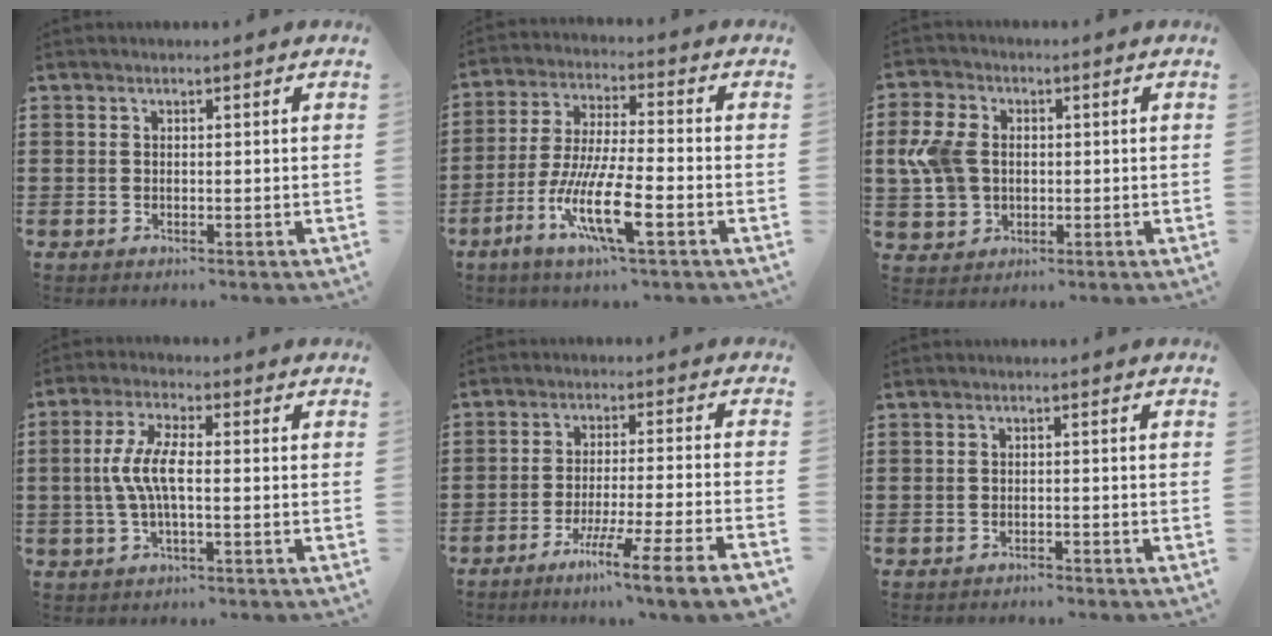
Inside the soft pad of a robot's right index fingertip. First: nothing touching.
{"total": 11.3, "force": [-5.0, 2.1, 9.9], "torque": [-0.220, -0.014, -0.100]}
{"total": 7.8, "force": [0.7, 5.8, 5.2], "torque": [-0.152, 0.007, 0.003]}
{"total": 6.4, "force": [-0.6, 1.9, 6.1], "torque": [-0.137, -0.004, -0.019]}
{"total": 8.2, "force": [-6.0, -1.1, 5.5], "torque": [-0.094, -0.012, -0.114]}
{"total": 1.2, "force": [-1.2, 0.0, 0.0], "torque": [-0.004, -0.001, -0.025]}